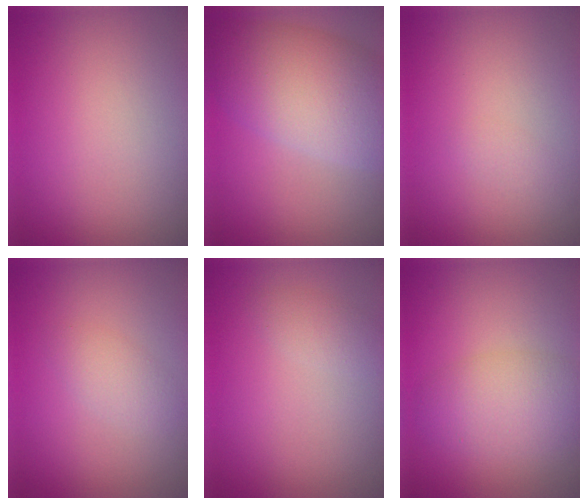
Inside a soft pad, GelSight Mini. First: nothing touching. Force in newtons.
{"total": 9.3, "press": 9.3, "slide": 0.1}
{"total": 0.5, "press": 0.5, "slide": 0.0}
{"total": 1.8, "press": 1.8, "slide": 0.1}
{"total": 1.2, "press": 1.2, "slide": 0.0}
{"total": 4.2, "press": 4.2, "slide": 0.1}